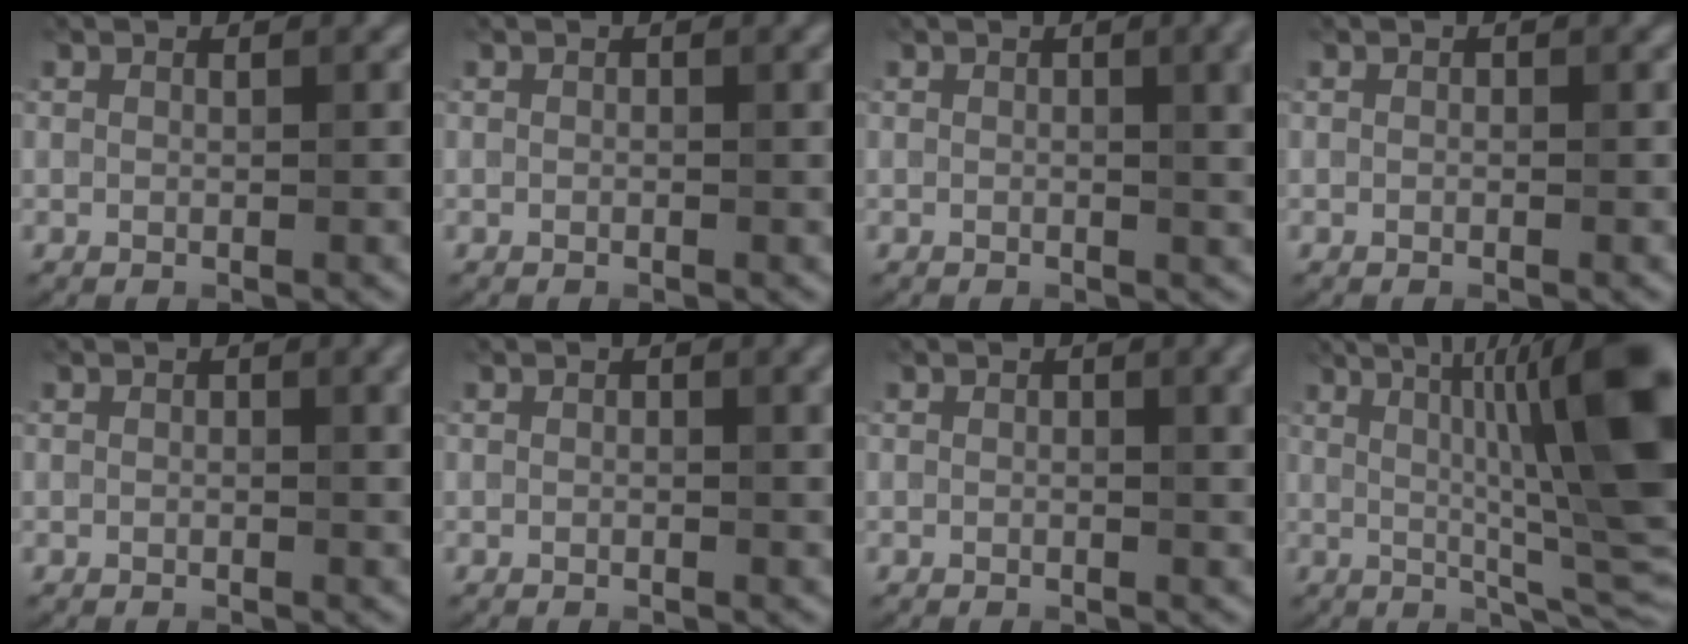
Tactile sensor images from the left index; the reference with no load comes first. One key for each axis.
{"total": 1.1, "fx": 0.4, "fy": 0.4, "fz": 1.0, "tx": -0.010, "ty": 0.002, "tz": 0.004}
{"total": 6.5, "fx": 2.0, "fy": 3.0, "fz": 5.4, "tx": -0.025, "ty": 0.029, "tz": 0.022}
{"total": 0.0}
{"total": 2.9, "fx": 1.1, "fy": 1.1, "fz": 2.5, "tx": -0.018, "ty": 0.009, "tz": 0.021}
{"total": 2.6, "fx": 0.9, "fy": 1.0, "fz": 2.2, "tx": -0.016, "ty": 0.007, "tz": 0.018}
{"total": 4.1, "fx": 1.5, "fy": 1.7, "fz": 3.5, "tx": -0.024, "ty": 0.017, "tz": 0.021}
{"total": 13.5, "fx": 2.3, "fy": 2.4, "fz": 13.1, "tx": -0.172, "ty": 0.016, "tz": 0.045}